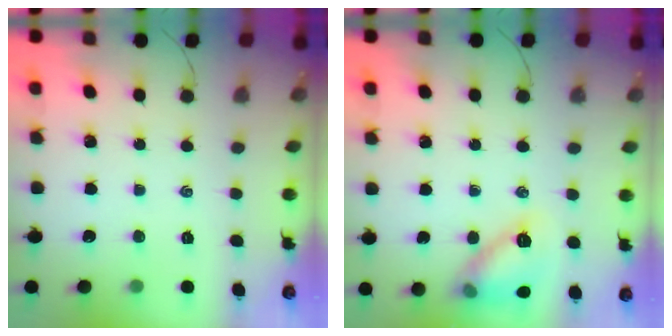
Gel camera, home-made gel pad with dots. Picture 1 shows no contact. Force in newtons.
{"total": 12.3, "press": 12.3, "slide": 0.5}